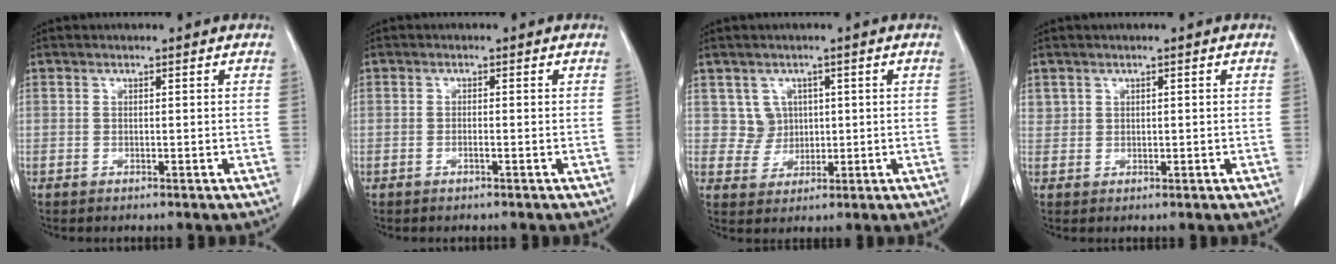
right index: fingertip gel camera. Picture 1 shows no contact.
{"total": 1.1, "force": [-0.4, 0.3, 1.0], "torque": [-0.025, 0.002, -0.005]}
{"total": 4.3, "force": [1.3, 4.1, 0.5], "torque": [-0.004, 0.011, 0.030]}
{"total": 3.4, "force": [1.2, 2.9, 1.4], "torque": [-0.042, 0.016, 0.036]}